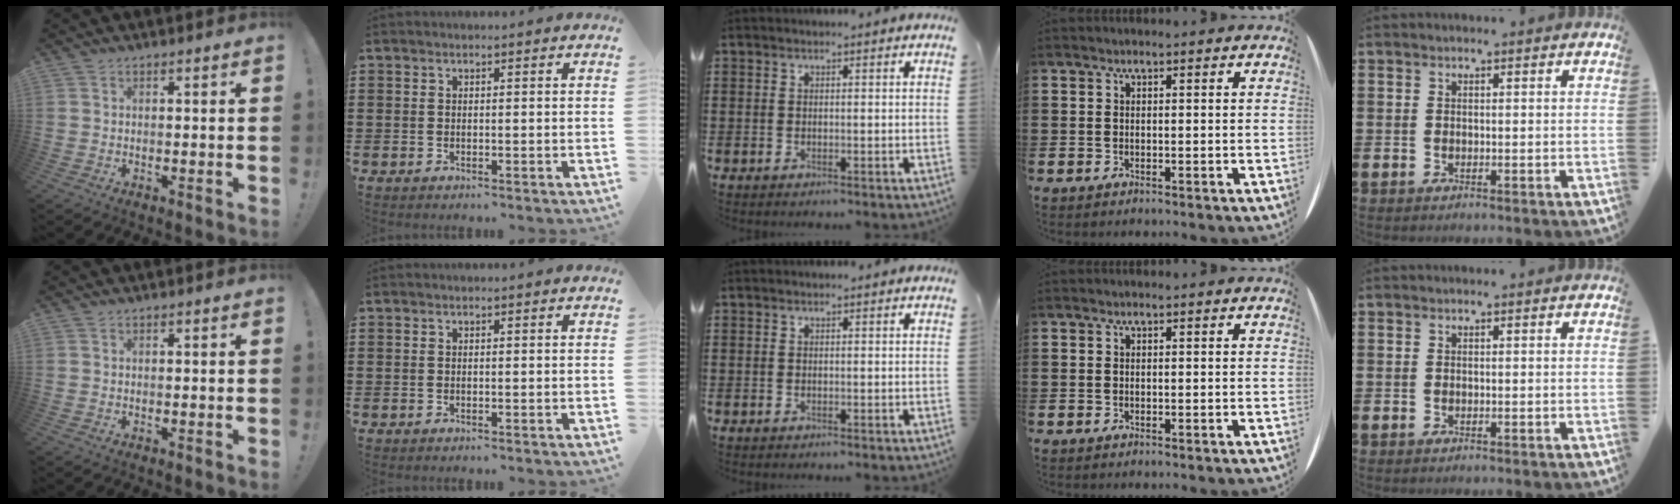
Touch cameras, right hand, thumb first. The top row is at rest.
{}